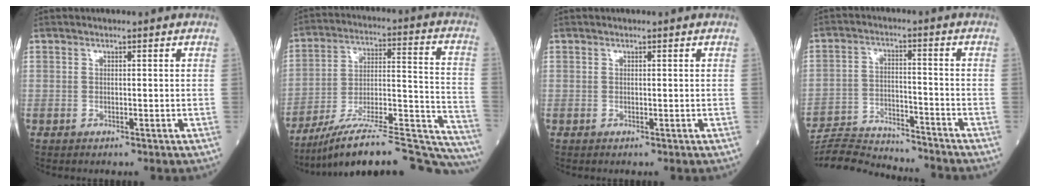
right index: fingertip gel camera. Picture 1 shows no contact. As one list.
[{"total": 27.1, "force": [-24.6, 1.7, 11.1], "torque": [-0.095, 0.020, -0.359]}, {"total": 0.0}, {"total": 13.5, "force": [-13.2, 0.6, 2.3], "torque": [-0.039, 0.008, -0.216]}]